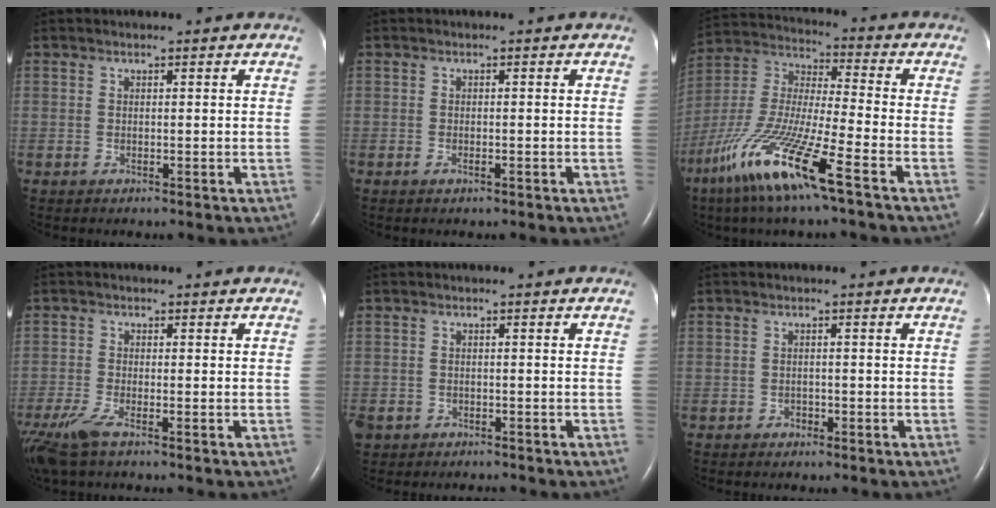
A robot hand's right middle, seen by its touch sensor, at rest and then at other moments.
{"total": 1.0, "force": [-0.5, 0.3, 0.7], "torque": [-0.014, 0.000, -0.007]}
{"total": 17.1, "force": [-9.6, 0.9, 14.1], "torque": [-0.319, -0.046, -0.190]}
{"total": 5.8, "force": [-3.8, 1.1, 4.2], "torque": [-0.095, -0.019, -0.073]}
{"total": 4.9, "force": [-3.6, 3.0, 1.3], "torque": [-0.033, 0.000, -0.056]}
{"total": 0.9, "force": [-0.6, 0.6, 0.3], "torque": [-0.003, 0.004, -0.012]}